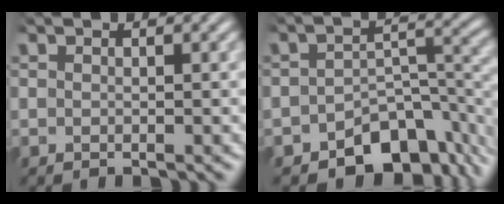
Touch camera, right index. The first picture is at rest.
{"total": 9.8, "force": [-7.2, 4.7, 4.7], "torque": [-0.037, -0.007, -0.111]}